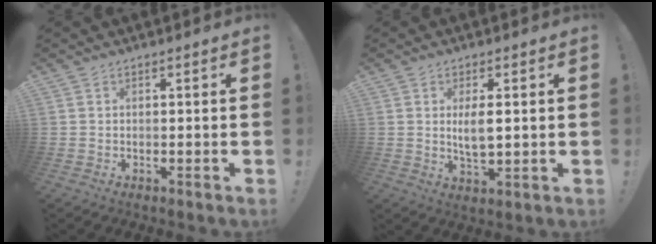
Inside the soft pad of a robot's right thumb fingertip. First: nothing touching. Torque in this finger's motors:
{"motor_torque": [-0.10, 0.21, 0.04, 0.08, 0.04]}